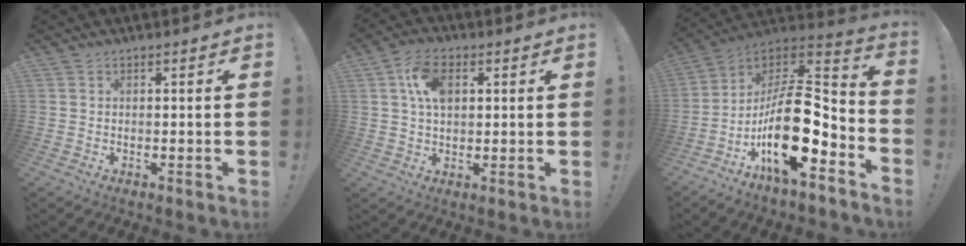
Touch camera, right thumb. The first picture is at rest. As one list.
[{"total": 9.2, "force": [2.4, 5.7, 6.8], "torque": [-0.122, 0.008, 0.045]}, {"total": 21.9, "force": [-6.2, 9.1, 18.9], "torque": [-0.334, 0.024, -0.098]}]